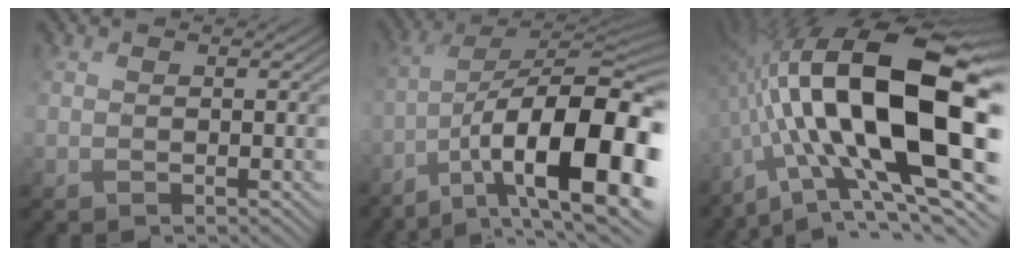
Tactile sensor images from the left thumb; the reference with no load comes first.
{"total": 18.1, "force": [-6.8, 6.8, 15.3], "torque": [-0.238, -0.009, -0.111]}
{"total": 21.1, "force": [-1.3, 8.5, 19.2], "torque": [-0.339, 0.007, -0.031]}